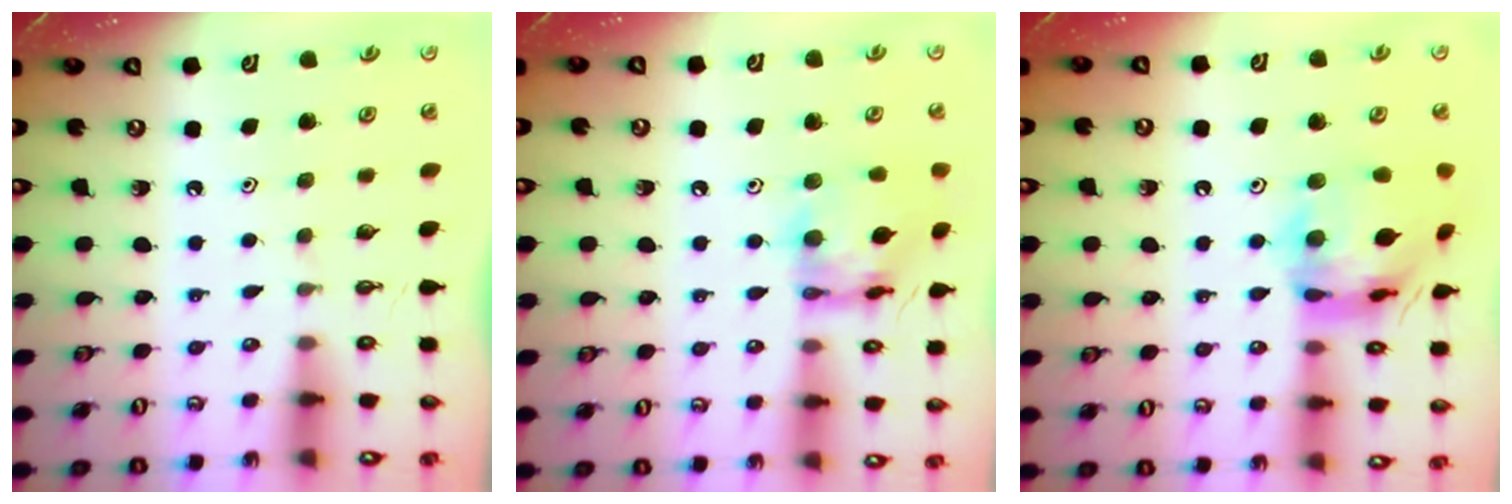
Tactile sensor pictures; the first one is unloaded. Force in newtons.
{"total": 14.1, "press": 14.0, "slide": 1.2}
{"total": 17.0, "press": 16.9, "slide": 2.0}